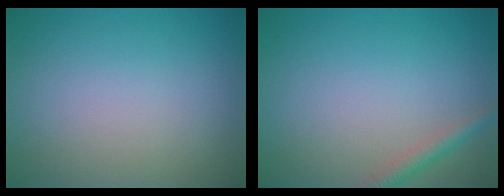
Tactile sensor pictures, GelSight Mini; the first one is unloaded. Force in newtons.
{"total": 1.8, "press": 1.8, "slide": 0.1}